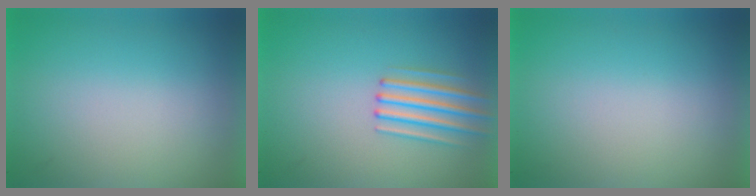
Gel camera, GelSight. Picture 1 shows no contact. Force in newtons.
{"total": 2.6}
{"total": 0.0}